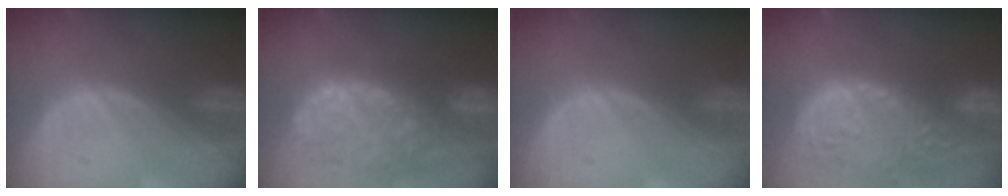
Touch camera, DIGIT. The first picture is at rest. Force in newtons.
{"total": 13.1, "press": 10.8, "slide": 7.3}
{"total": 0.0}
{"total": 15.3, "press": 12.6, "slide": 8.7}